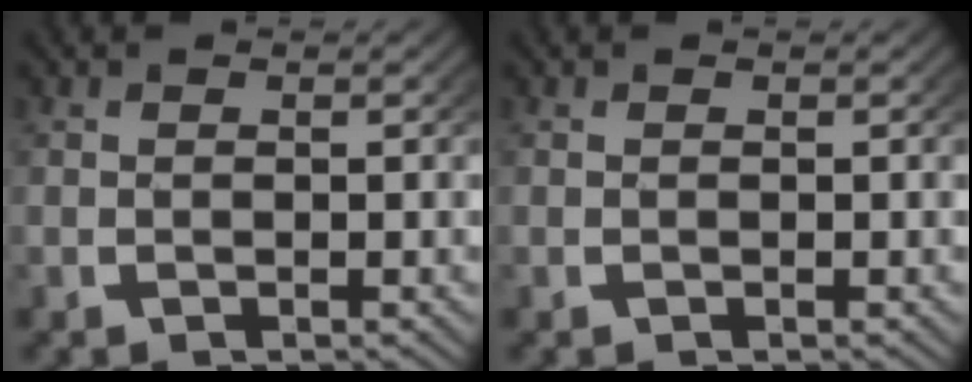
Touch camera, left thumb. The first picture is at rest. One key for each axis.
{"total": 0.0}